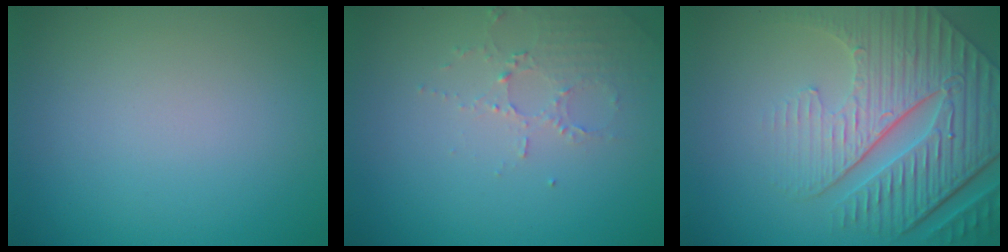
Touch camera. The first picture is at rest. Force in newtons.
{"total": 2.1, "press": 2.1, "slide": 0.4}
{"total": 9.0, "press": 6.3, "slide": 6.5}